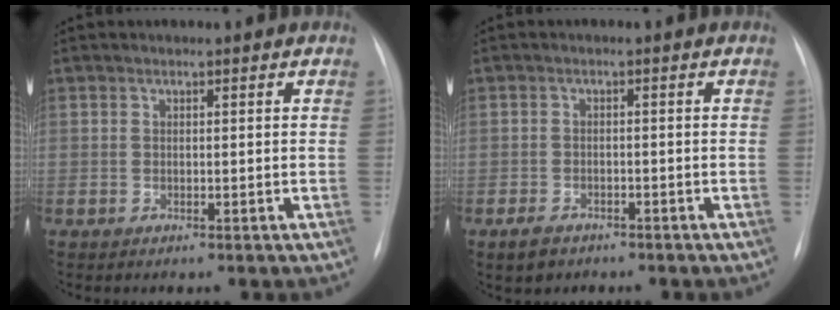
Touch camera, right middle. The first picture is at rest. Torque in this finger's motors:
{"motor_torque": [-0.11, -0.07, 0.18, 0.04]}